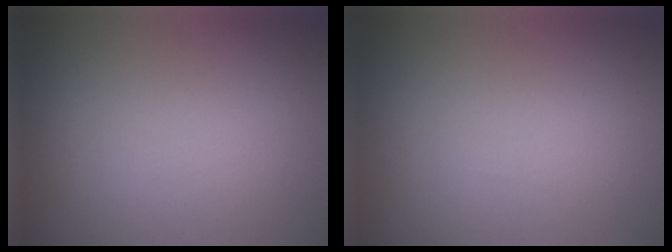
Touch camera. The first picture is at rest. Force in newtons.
{"total": 0.0}